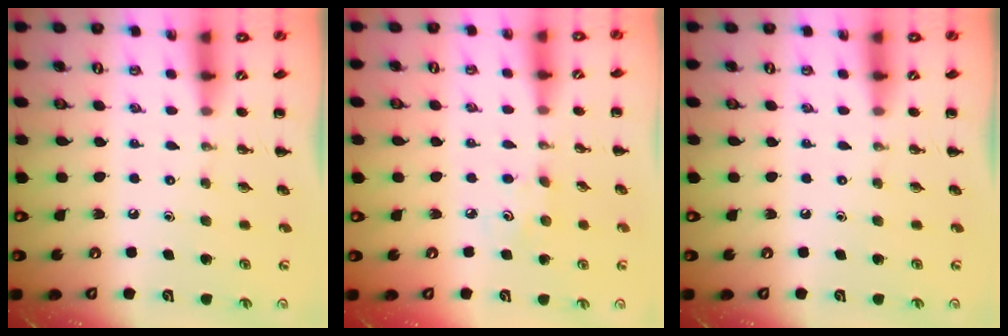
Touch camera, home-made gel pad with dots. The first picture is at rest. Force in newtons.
{"total": 3.7, "press": 3.6, "slide": 0.9}
{"total": 0.0}